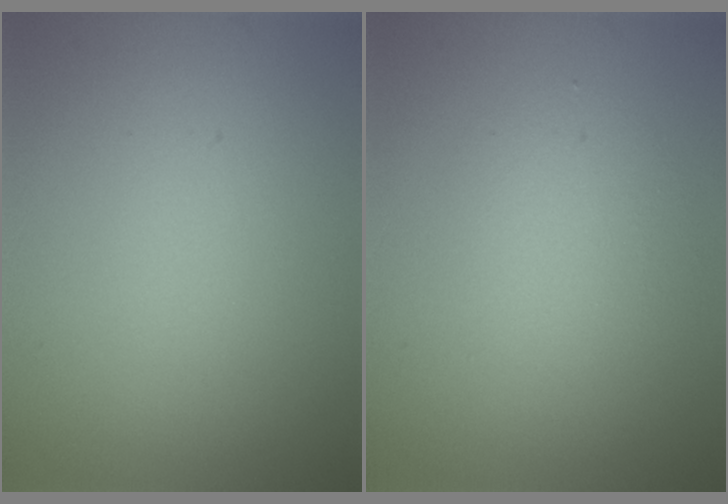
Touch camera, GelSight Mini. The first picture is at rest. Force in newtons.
{"total": 2.4, "press": 2.4, "slide": 0.3}